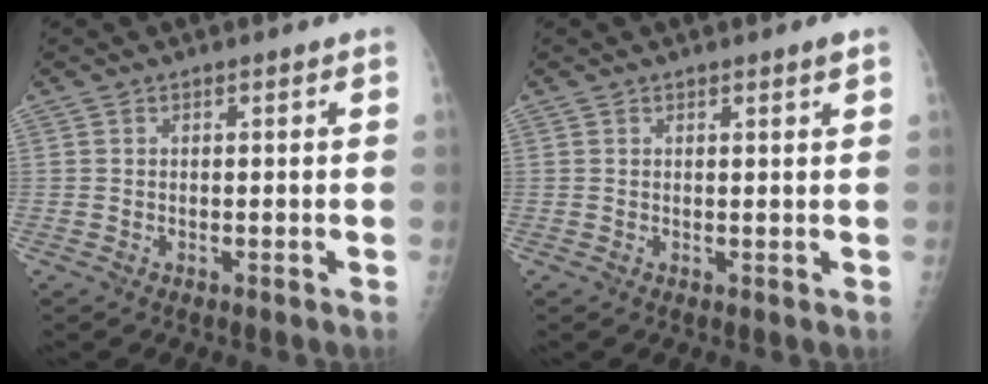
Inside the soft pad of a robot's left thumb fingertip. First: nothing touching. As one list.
[{"total": 1.0, "force": [0.7, 0.0, 0.7], "torque": [-0.007, -0.005, 0.010]}]